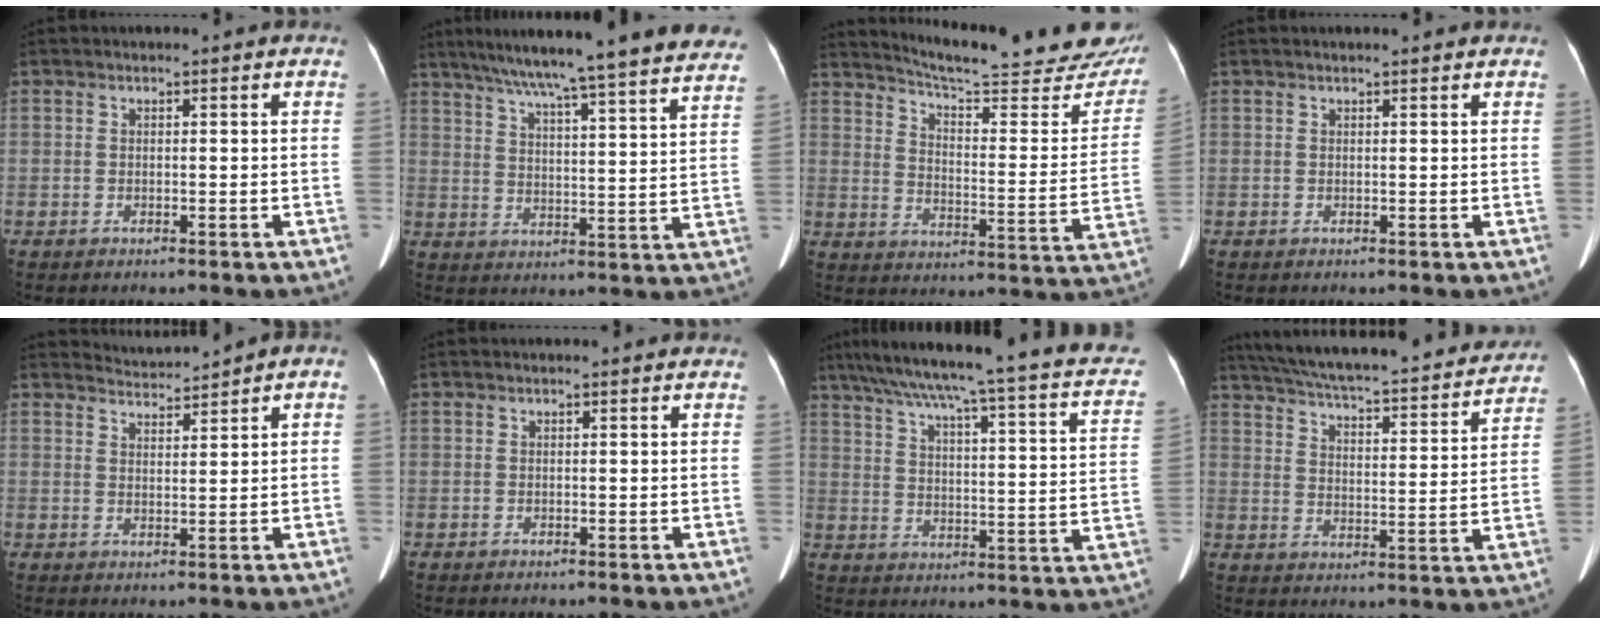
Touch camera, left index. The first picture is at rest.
{"total": 30.1, "force": [26.9, 1.0, 13.5], "torque": [-0.214, -0.040, 0.338]}
{"total": 25.1, "force": [23.0, 3.2, 9.6], "torque": [-0.129, -0.085, 0.281]}
{"total": 1.7, "force": [1.6, 0.2, 0.6], "torque": [-0.009, 0.010, 0.020]}
{"total": 2.4, "force": [2.3, -0.4, 0.1], "torque": [0.000, 0.010, 0.049]}
{"total": 0.0}
{"total": 27.8, "force": [21.7, 3.4, 17.1], "torque": [-0.246, -0.010, 0.264]}
{"total": 25.8, "force": [23.0, 4.1, 10.9], "torque": [-0.188, -0.011, 0.307]}